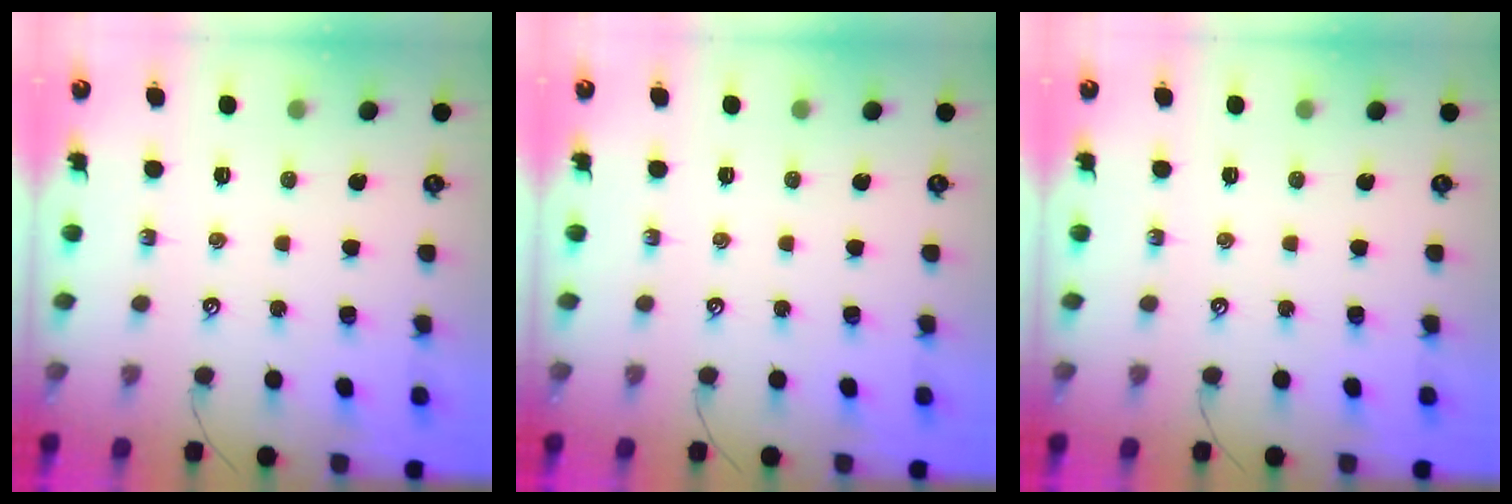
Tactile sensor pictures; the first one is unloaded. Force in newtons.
{"total": 0.0}
{"total": 0.0}